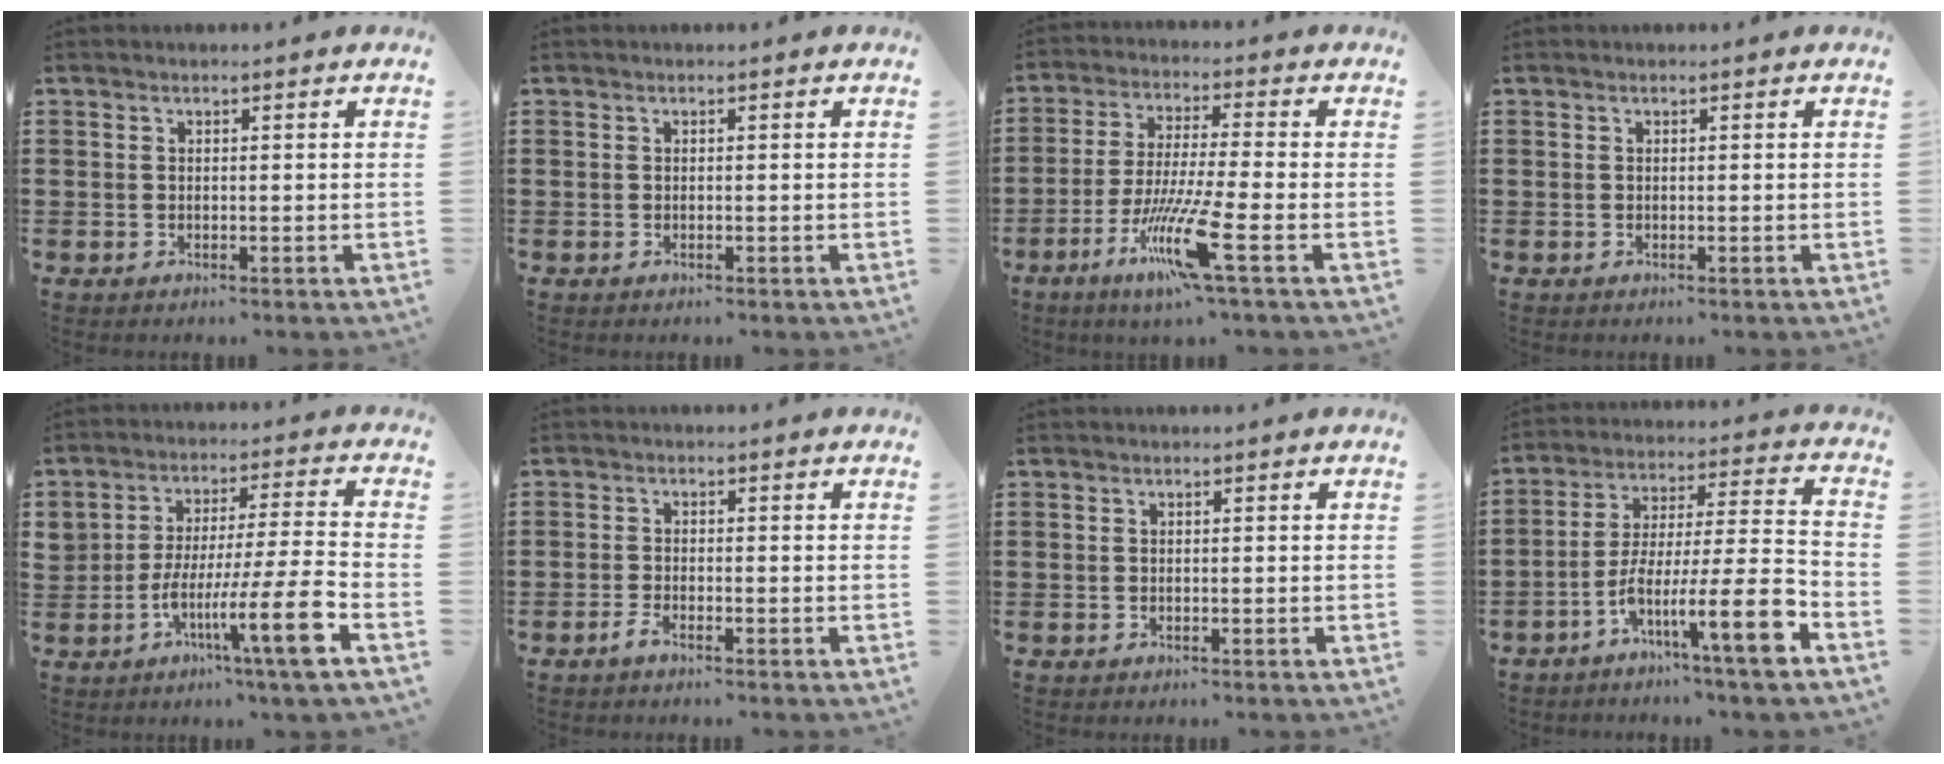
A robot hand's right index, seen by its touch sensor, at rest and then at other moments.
{"total": 0.0}
{"total": 11.7, "force": [-5.2, 0.8, 10.5], "torque": [-0.219, -0.014, -0.100]}
{"total": 0.0}
{"total": 12.0, "force": [-5.2, 0.6, 10.8], "torque": [-0.198, -0.004, -0.096]}
{"total": 1.5, "force": [-1.2, 0.2, 0.9], "torque": [-0.029, -0.006, -0.026]}
{"total": 0.0}
{"total": 13.4, "force": [-6.9, 1.7, 11.4], "torque": [-0.189, 0.000, -0.124]}